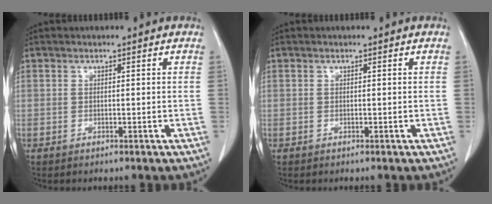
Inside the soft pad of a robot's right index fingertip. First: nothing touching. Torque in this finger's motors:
{"motor_torque": [0.00, 0.00, 0.00, -0.01]}